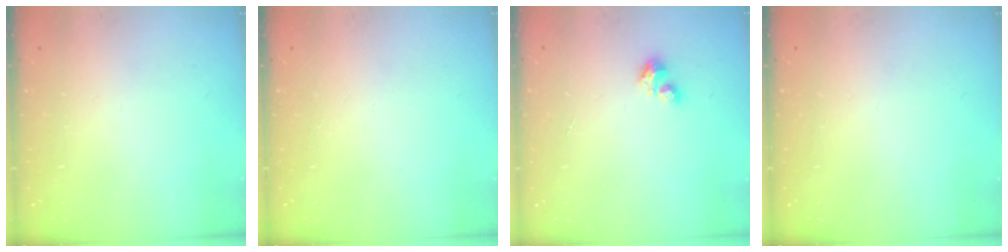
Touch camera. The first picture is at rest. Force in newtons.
{"total": 0.0}
{"total": 2.0, "press": 2.0, "slide": 0.3}
{"total": 0.0}